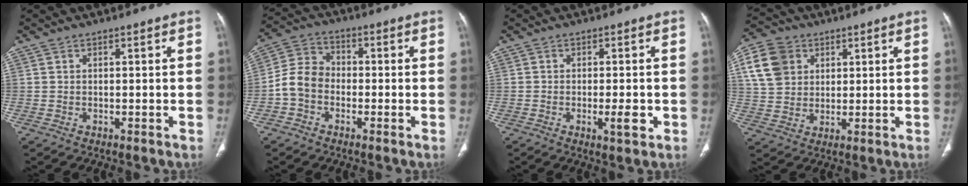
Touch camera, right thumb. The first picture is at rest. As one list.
[{"total": 7.3, "force": [-2.0, 5.8, 4.0], "torque": [-0.064, 0.030, -0.053]}, {"total": 4.0, "force": [-1.2, 1.1, 3.7], "torque": [-0.055, -0.003, -0.017]}, {"total": 10.9, "force": [3.9, 8.8, 5.2], "torque": [-0.081, 0.001, 0.074]}]